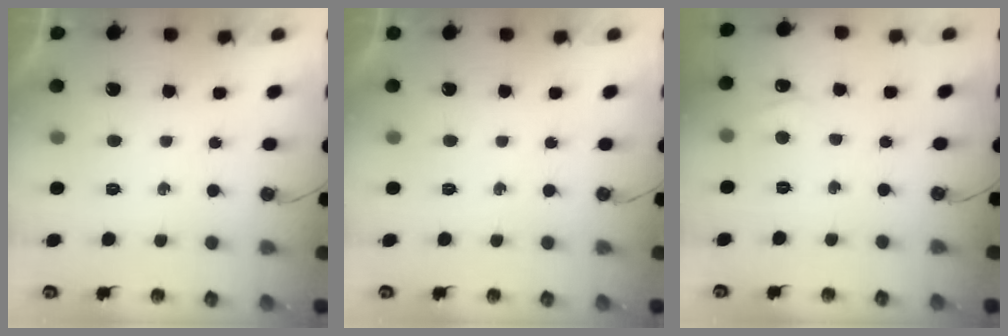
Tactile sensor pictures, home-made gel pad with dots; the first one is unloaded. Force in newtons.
{"total": 0.0}
{"total": 2.4, "press": 2.4, "slide": 0.4}